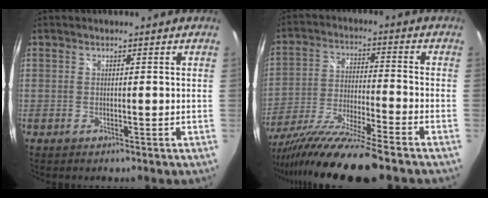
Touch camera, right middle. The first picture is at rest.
{"total": 16.3, "force": [-13.5, -0.4, 9.1], "torque": [-0.184, -0.040, -0.242]}